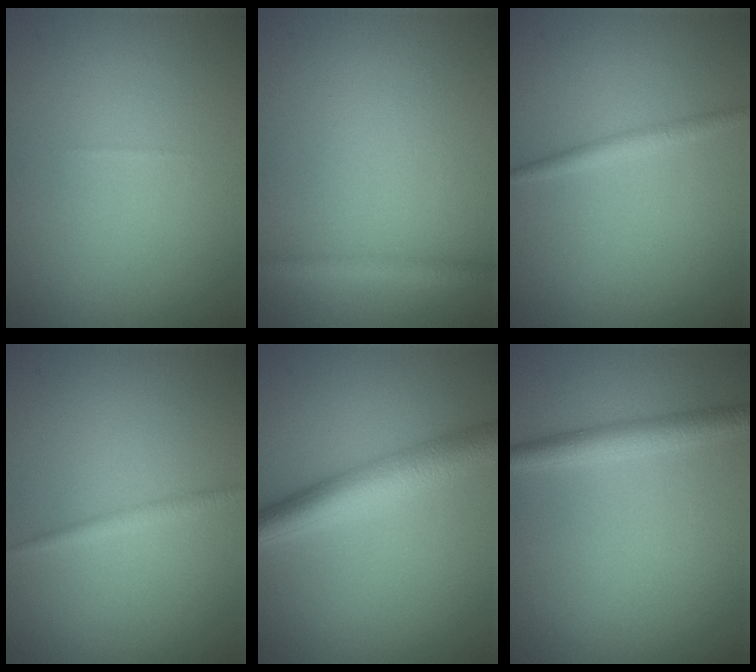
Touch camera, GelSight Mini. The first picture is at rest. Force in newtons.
{"total": 1.5, "press": 1.5, "slide": 0.1}
{"total": 1.3, "press": 1.3, "slide": 0.1}
{"total": 1.0, "press": 1.0, "slide": 0.1}
{"total": 5.0, "press": 5.0, "slide": 0.1}
{"total": 2.4, "press": 2.4, "slide": 0.1}